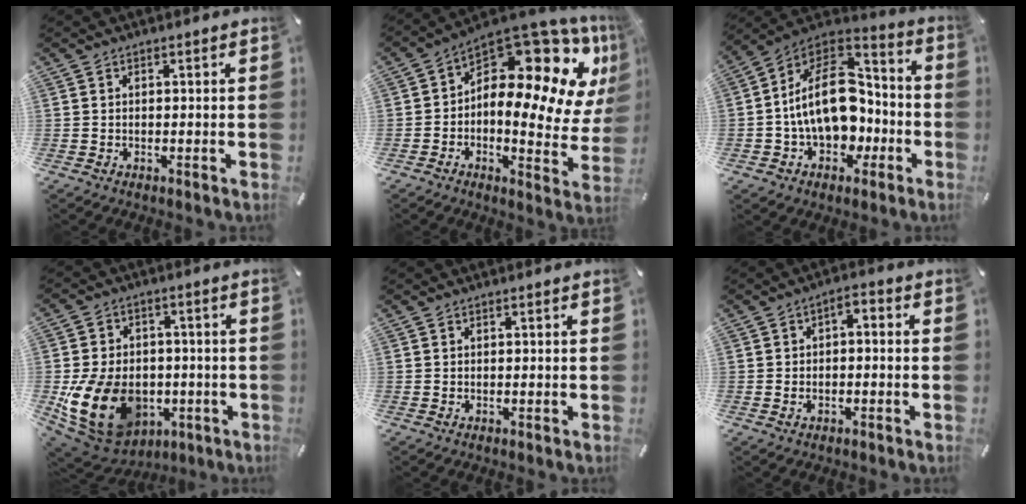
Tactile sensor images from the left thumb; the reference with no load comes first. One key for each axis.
{"total": 15.7, "fx": 7.6, "fy": 7.7, "fz": 11.5, "tx": -0.159, "ty": -0.094, "tz": 0.118}
{"total": 19.2, "fx": -1.4, "fy": 14.0, "fz": 13.0, "tx": -0.234, "ty": 0.000, "tz": -0.018}
{"total": 16.6, "fx": -3.8, "fy": 12.5, "fz": 10.2, "tx": -0.219, "ty": 0.009, "tz": -0.058}
{"total": 0.0}
{"total": 3.6, "fx": -1.7, "fy": 2.0, "fz": 2.5, "tx": -0.034, "ty": 0.014, "tz": -0.035}